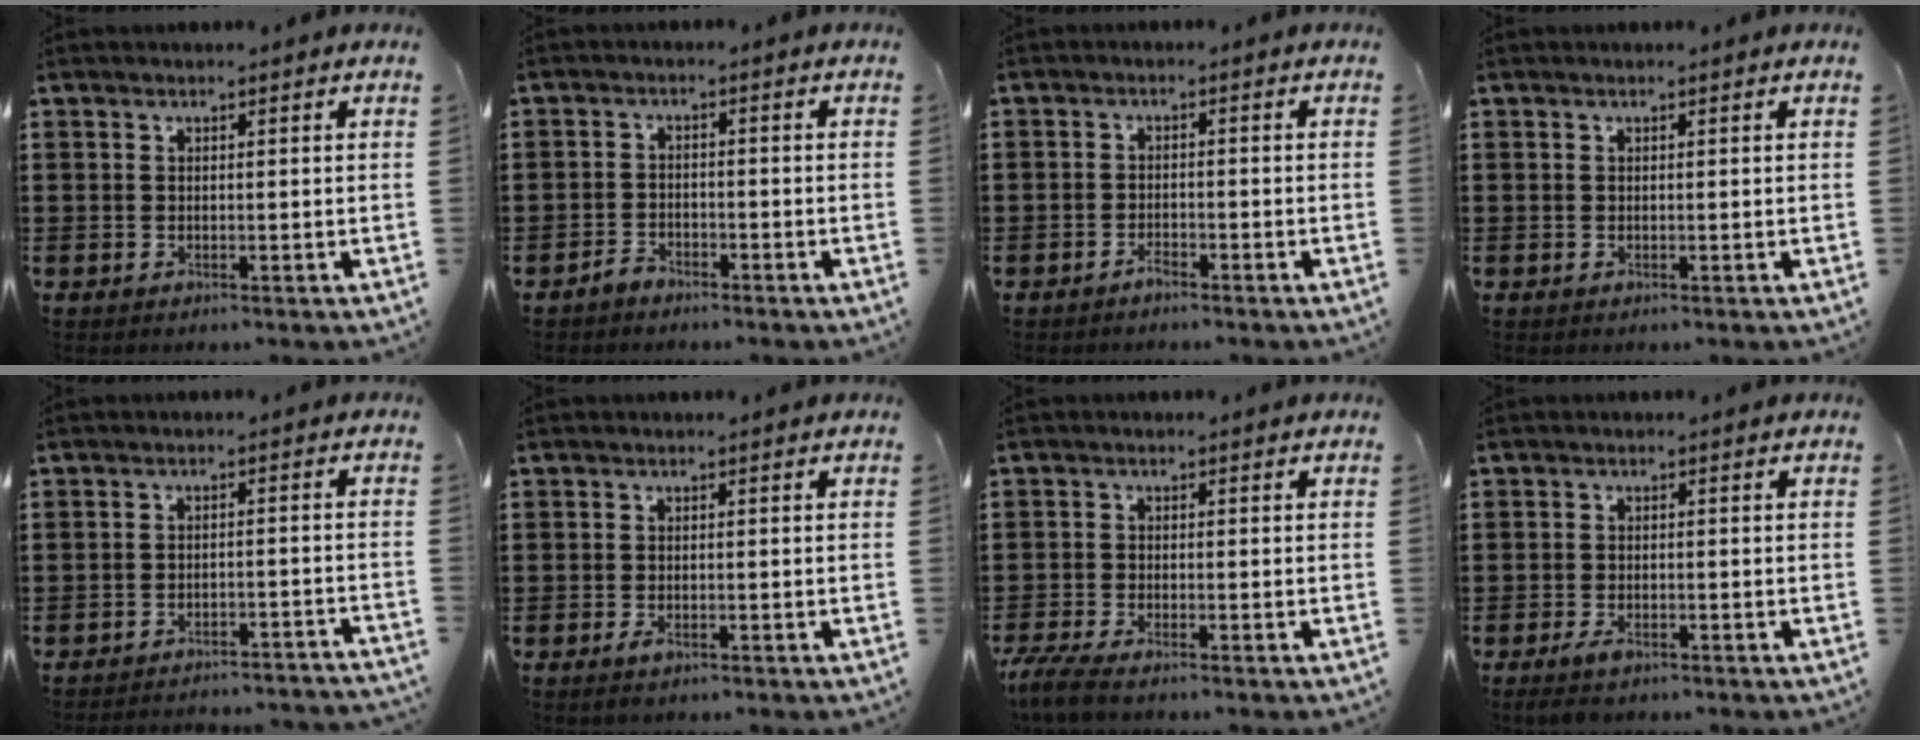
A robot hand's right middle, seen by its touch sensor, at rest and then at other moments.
{"total": 2.4, "force": [-2.1, 1.0, 0.2], "torque": [-0.009, 0.005, -0.045]}
{"total": 1.8, "force": [-1.6, 0.6, 0.3], "torque": [-0.010, 0.001, -0.034]}
{"total": 0.0}
{"total": 3.0, "force": [-3.0, -0.1, 0.3], "torque": [-0.009, 0.000, -0.062]}
{"total": 1.3, "force": [-0.8, 0.5, 0.9], "torque": [-0.027, -0.006, -0.018]}
{"total": 3.5, "force": [-3.2, 0.1, 1.5], "torque": [-0.046, -0.012, -0.067]}
{"total": 2.0, "force": [-1.4, 0.7, 1.4], "torque": [-0.041, -0.007, -0.030]}